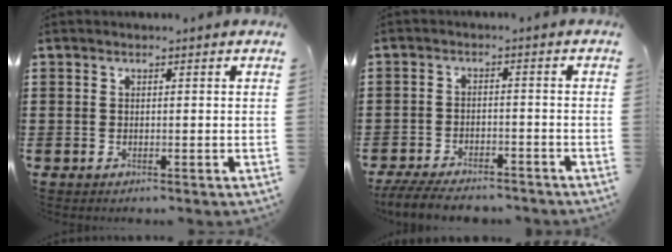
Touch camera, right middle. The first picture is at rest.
{"total": 4.7, "force": [-4.4, 0.8, 1.2], "torque": [-0.032, -0.001, -0.091]}